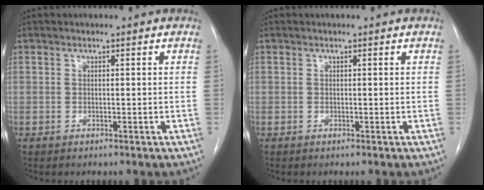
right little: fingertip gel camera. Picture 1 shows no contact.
{"total": 0.0}